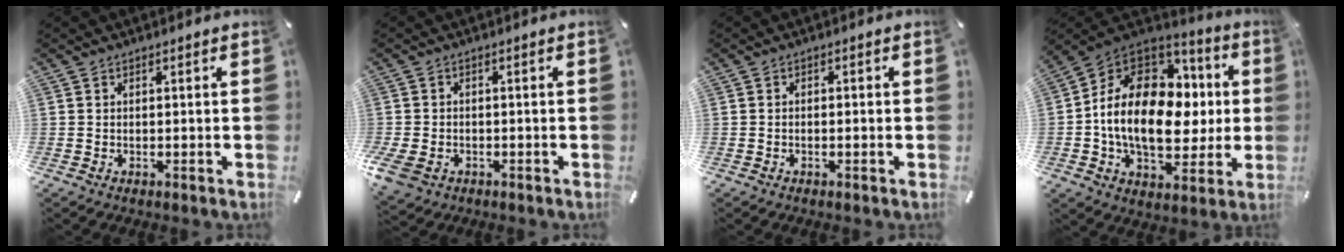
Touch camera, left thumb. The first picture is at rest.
{"total": 3.9, "force": [-1.8, 2.8, 2.1], "torque": [-0.062, 0.002, -0.040]}
{"total": 0.9, "force": [-0.7, 0.2, 0.5], "torque": [-0.010, 0.001, -0.012]}
{"total": 20.7, "force": [-0.8, 14.4, 14.9], "torque": [-0.287, 0.007, -0.011]}